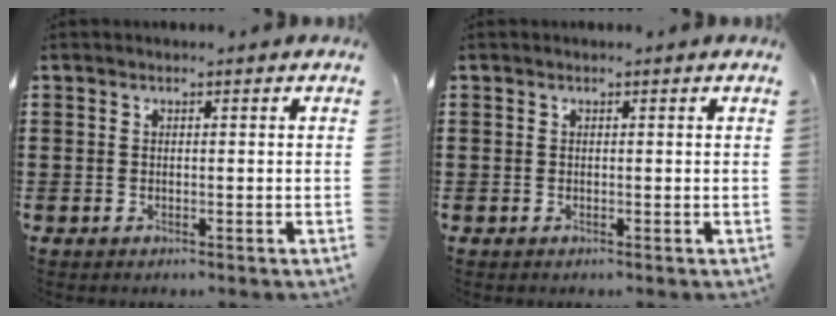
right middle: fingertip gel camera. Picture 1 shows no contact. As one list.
[{"total": 0.0}]